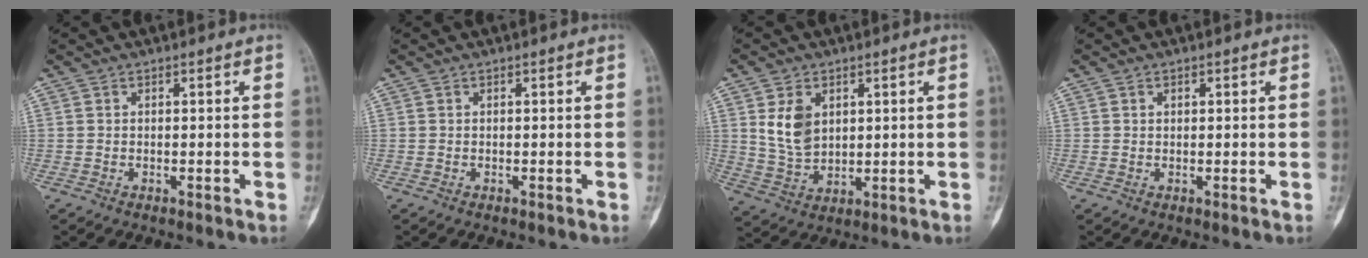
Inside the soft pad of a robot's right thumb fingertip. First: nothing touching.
{"total": 0.0}
{"total": 7.6, "force": [2.5, 5.3, 4.8], "torque": [-0.070, -0.016, 0.059]}
{"total": 0.6, "force": [0.3, 0.4, 0.4], "torque": [-0.002, 0.000, 0.004]}